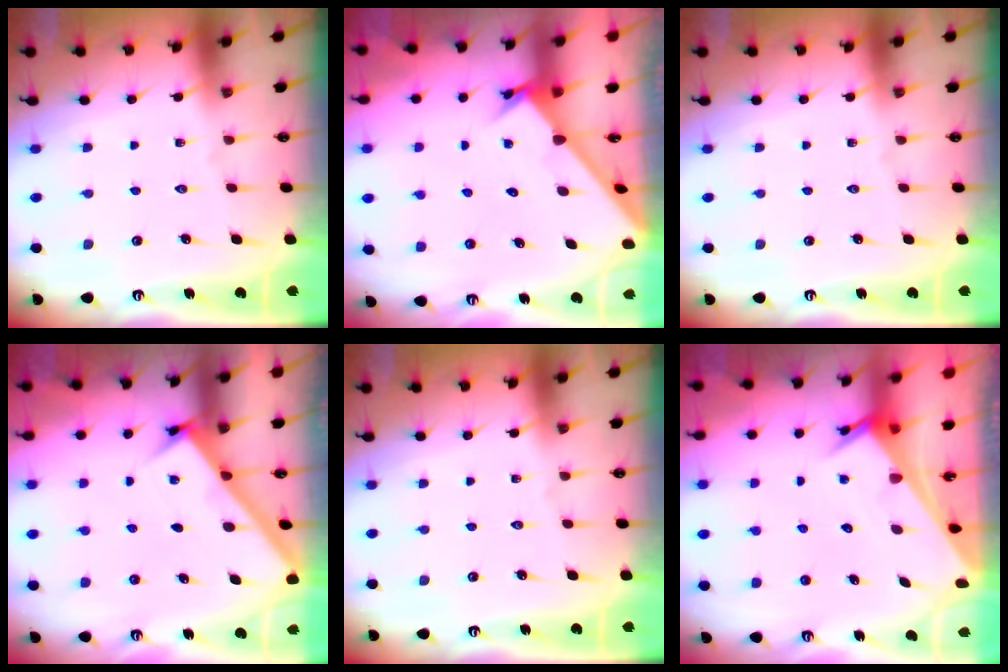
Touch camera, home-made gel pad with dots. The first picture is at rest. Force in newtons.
{"total": 2.3, "press": 2.3, "slide": 0.0}
{"total": 0.0}
{"total": 3.0, "press": 3.0, "slide": 0.2}
{"total": 0.0}
{"total": 3.1, "press": 3.1, "slide": 0.2}